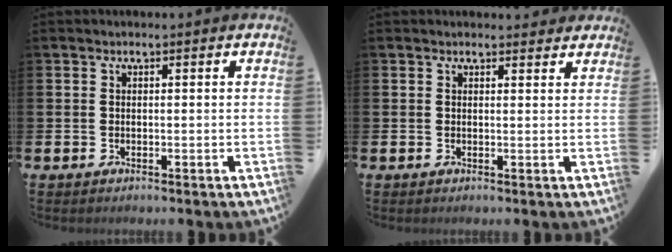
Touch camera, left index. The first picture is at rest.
{"total": 1.3, "force": [1.3, 0.3, 0.1], "torque": [0.006, -0.001, 0.022]}